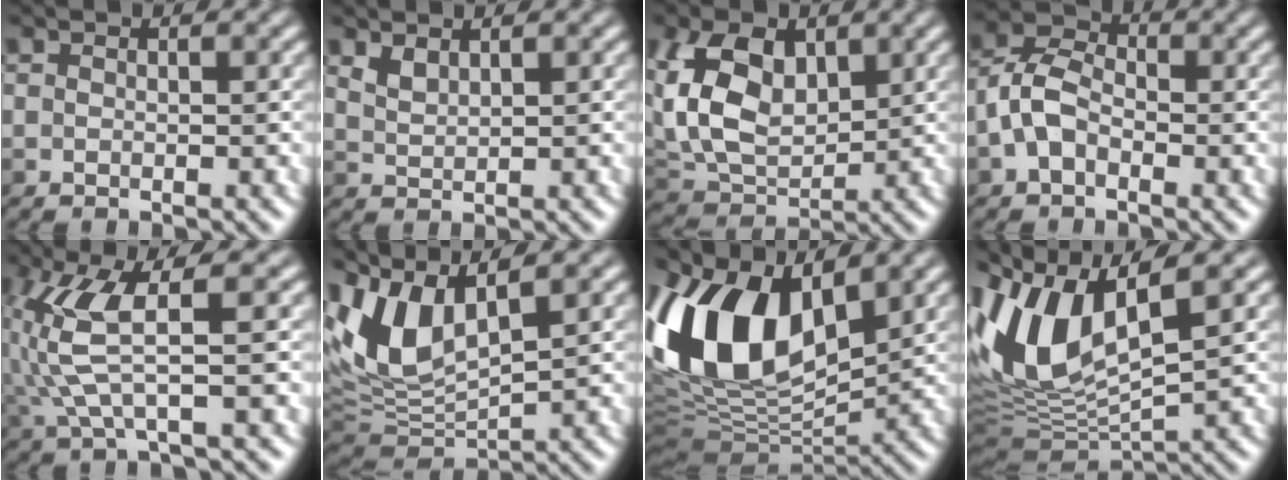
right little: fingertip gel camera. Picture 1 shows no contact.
{"total": 1.1, "force": [0.6, 0.5, 0.8], "torque": [-0.024, -0.003, 0.016]}
{"total": 8.8, "force": [1.5, 5.7, 6.5], "torque": [-0.153, 0.000, 0.025]}
{"total": 4.7, "force": [-2.3, 2.8, 3.1], "torque": [-0.063, 0.012, -0.055]}
{"total": 6.3, "force": [-0.6, 1.7, 6.0], "torque": [-0.144, 0.011, -0.016]}
{"total": 8.0, "force": [2.7, 3.7, 6.5], "torque": [-0.152, 0.010, 0.050]}
{"total": 11.9, "force": [3.4, 6.6, 9.3], "torque": [-0.180, 0.020, 0.050]}
{"total": 10.2, "force": [2.2, 4.7, 8.7], "torque": [-0.187, 0.010, 0.036]}